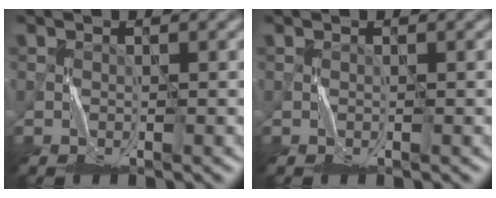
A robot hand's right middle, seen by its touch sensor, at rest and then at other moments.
{"total": 0.0}